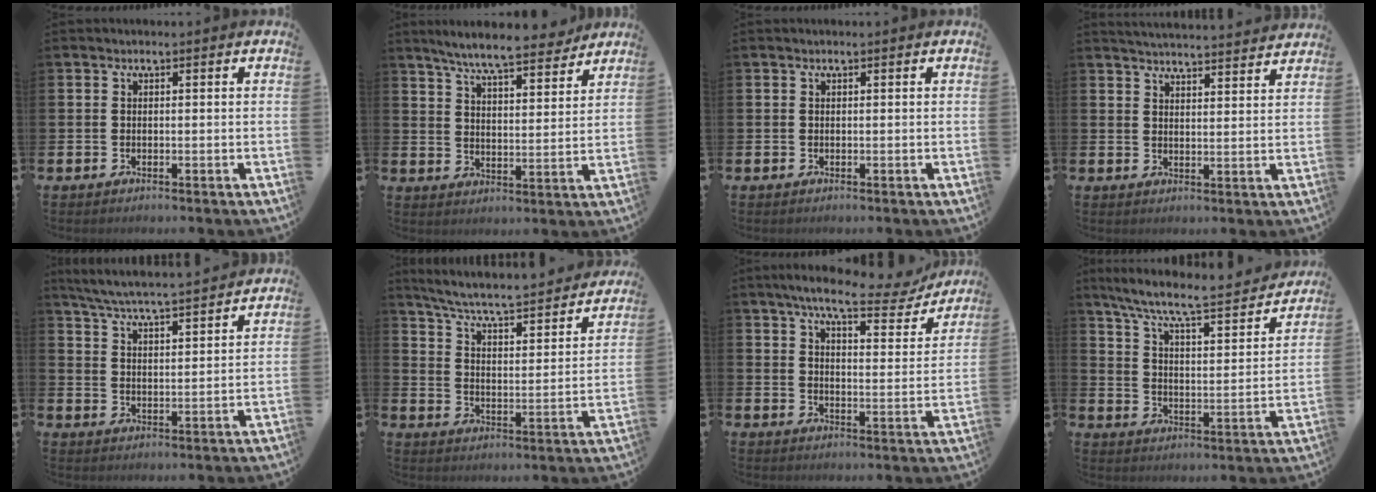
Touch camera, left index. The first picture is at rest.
{"total": 8.1, "force": [7.5, 0.8, 2.8], "torque": [-0.068, -0.045, 0.132]}
{"total": 0.0}
{"total": 4.2, "force": [4.2, -0.3, 0.0], "torque": [-0.009, -0.032, 0.074]}
{"total": 5.9, "force": [5.7, -0.1, 1.5], "torque": [-0.054, -0.041, 0.099]}
{"total": 6.1, "force": [5.7, 0.5, 2.2], "torque": [-0.074, -0.048, 0.090]}
{"total": 8.0, "force": [6.8, 1.5, 3.9], "torque": [-0.079, -0.034, 0.112]}
{"total": 8.2, "force": [7.2, 1.0, 3.7], "torque": [-0.097, -0.053, 0.116]}